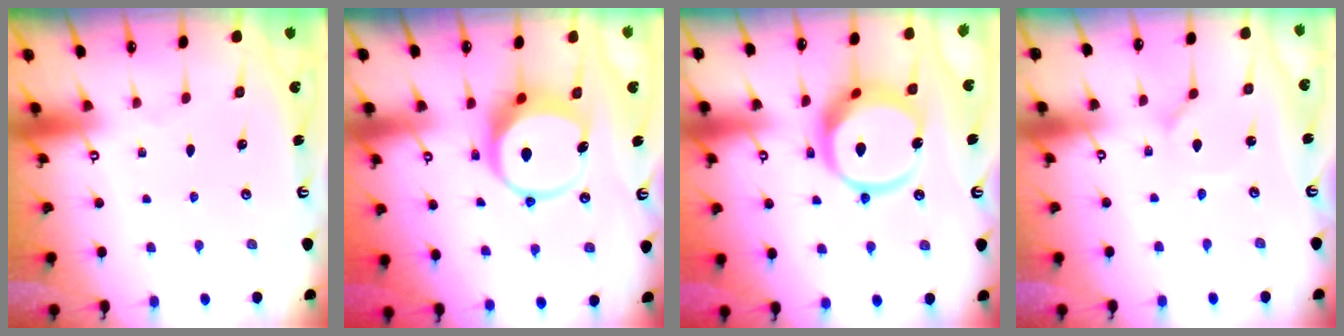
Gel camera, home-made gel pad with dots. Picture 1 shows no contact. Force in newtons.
{"total": 9.0, "press": 8.9, "slide": 1.3}
{"total": 13.5, "press": 13.4, "slide": 1.3}
{"total": 1.0, "press": 1.0, "slide": 0.1}